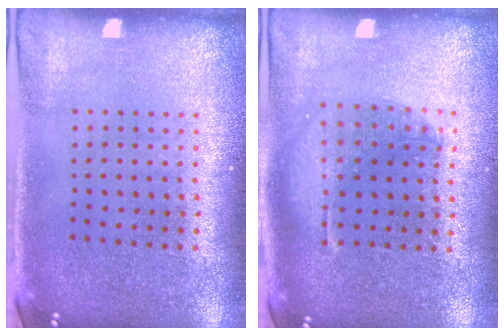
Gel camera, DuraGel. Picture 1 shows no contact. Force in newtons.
{"total": 1.4, "press": 1.3, "slide": 0.4}